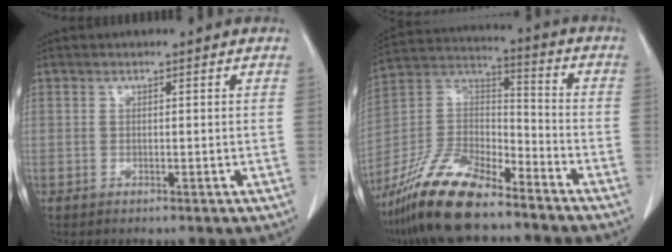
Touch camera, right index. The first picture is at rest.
{"total": 17.2, "force": [-13.4, 4.7, 9.7], "torque": [-0.206, -0.002, -0.253]}